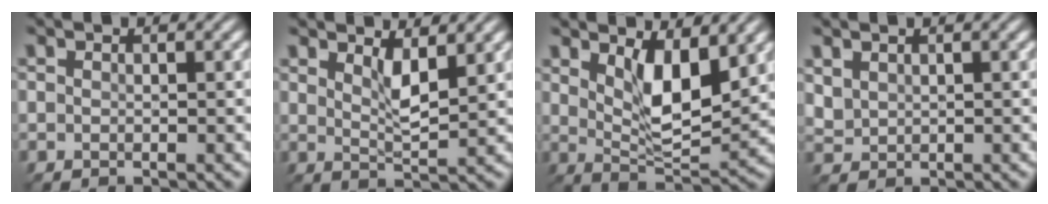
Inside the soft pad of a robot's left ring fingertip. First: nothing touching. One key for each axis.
{"total": 2.2, "fx": 1.5, "fy": 0.3, "fz": 1.6, "tx": -0.032, "ty": -0.005, "tz": 0.029}
{"total": 5.4, "fx": 2.3, "fy": 1.9, "fz": 4.4, "tx": -0.082, "ty": -0.009, "tz": 0.045}
{"total": 1.2, "fx": 0.8, "fy": 0.8, "fz": 0.2, "tx": -0.005, "ty": 0.001, "tz": 0.022}